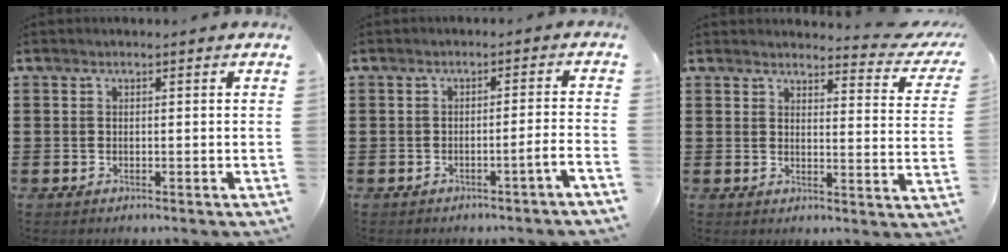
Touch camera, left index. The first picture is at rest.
{"total": 2.7, "force": [-2.0, -0.8, 1.7], "torque": [-0.028, -0.004, -0.040]}
{"total": 3.3, "force": [3.1, 0.1, 1.1], "torque": [-0.021, -0.023, 0.050]}